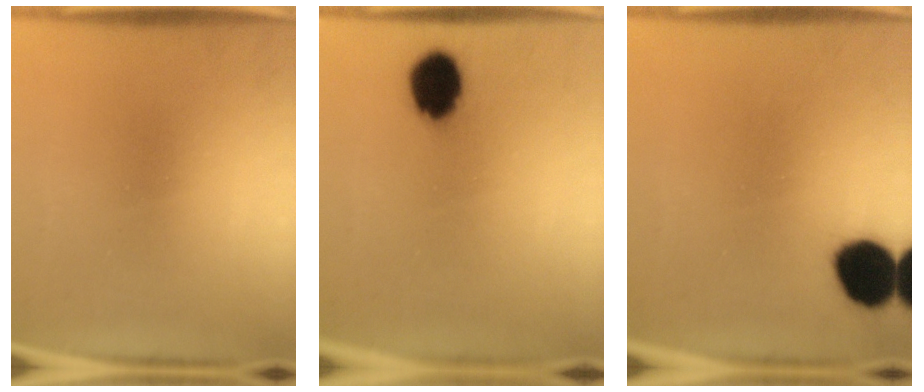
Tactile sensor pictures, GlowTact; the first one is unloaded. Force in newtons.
{"total": 9.6}
{"total": 11.7}